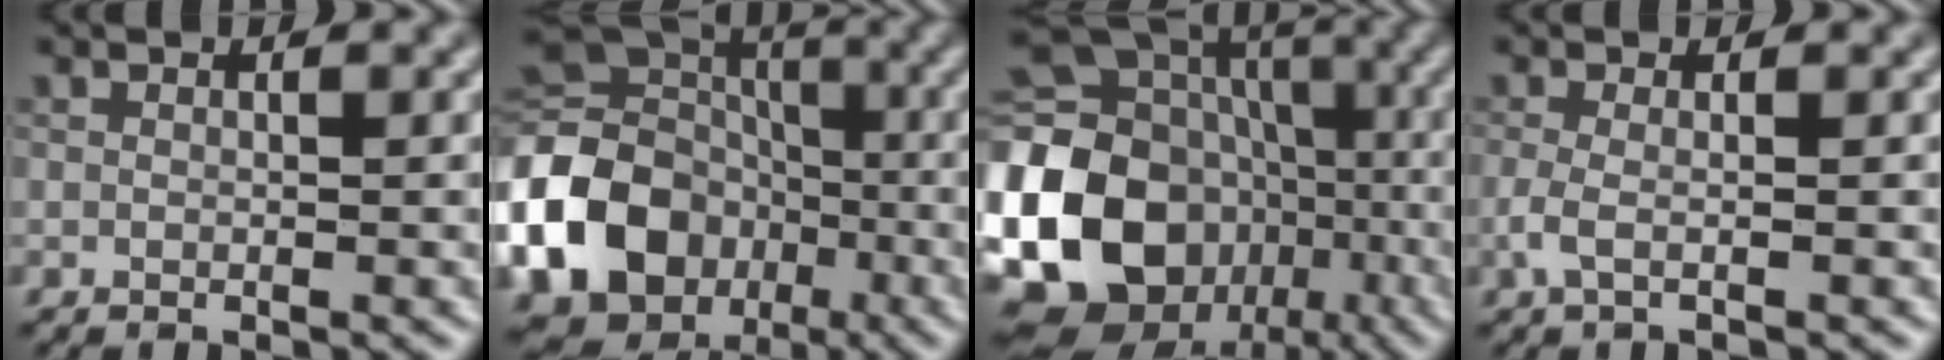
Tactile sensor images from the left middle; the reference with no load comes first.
{"total": 19.0, "force": [-6.4, 15.7, 8.5], "torque": [-0.205, -0.020, -0.142]}
{"total": 21.6, "force": [-5.6, 18.2, 10.2], "torque": [-0.233, -0.020, -0.119]}
{"total": 1.6, "force": [-0.3, 0.5, 1.5], "torque": [-0.035, -0.002, -0.012]}